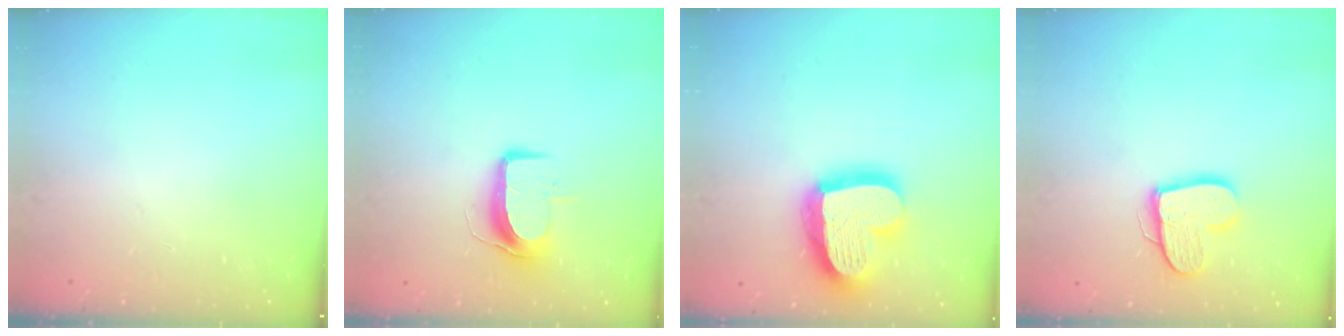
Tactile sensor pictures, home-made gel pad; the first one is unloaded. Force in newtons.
{"total": 9.0, "press": 9.0, "slide": 0.6}
{"total": 24.3, "press": 24.2, "slide": 2.4}
{"total": 12.9, "press": 12.9, "slide": 1.0}